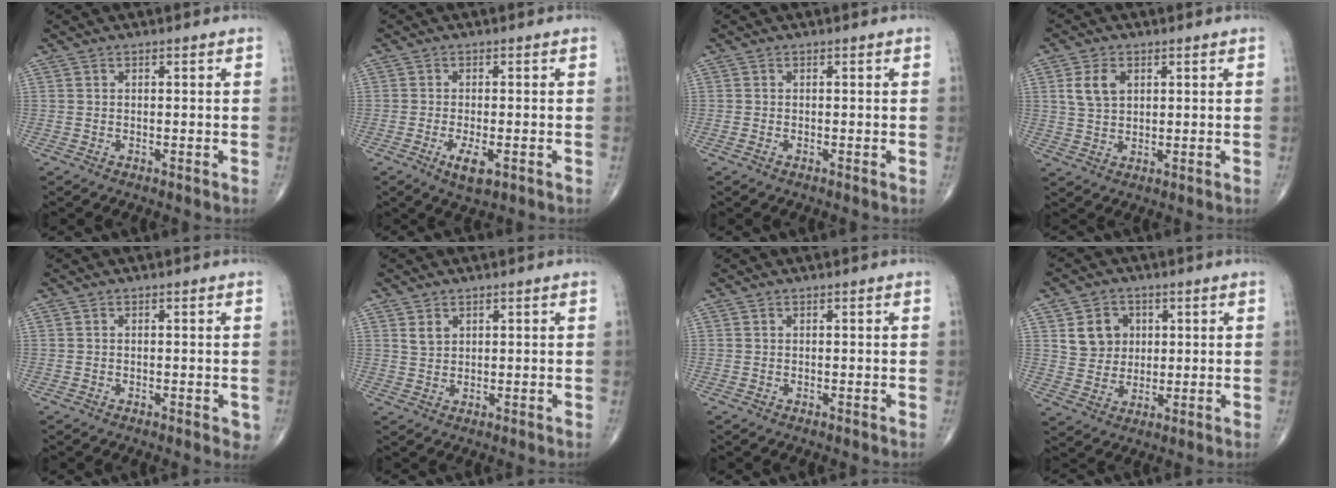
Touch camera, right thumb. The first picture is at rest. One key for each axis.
{"total": 4.4, "fx": -1.8, "fy": 1.5, "fz": 3.7, "tx": -0.066, "ty": -0.007, "tz": -0.028}
{"total": 0.6, "fx": -0.3, "fy": 0.2, "fz": 0.4, "tx": -0.009, "ty": -0.001, "tz": -0.007}
{"total": 5.4, "fx": 1.8, "fy": 3.6, "fz": 3.7, "tx": -0.064, "ty": -0.005, "tz": 0.036}
{"total": 2.2, "fx": -0.6, "fy": 0.9, "fz": 1.9, "tx": -0.009, "ty": -0.002, "tz": -0.010}
{"total": 2.3, "fx": 1.2, "fy": 1.5, "fz": 1.1, "tx": -0.015, "ty": -0.007, "tz": 0.028}
{"total": 0.0}
{"total": 6.7, "fx": 2.1, "fy": 5.7, "fz": 2.9, "tx": -0.022, "ty": -0.010, "tz": 0.041}